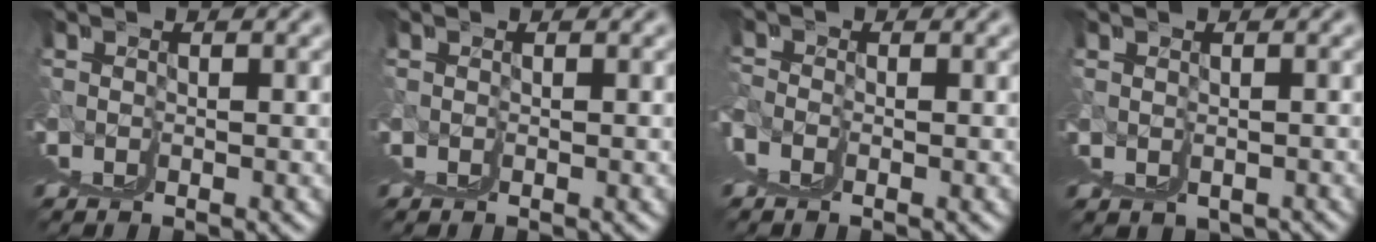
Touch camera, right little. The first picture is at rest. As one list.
[{"total": 0.9, "force": [0.2, -0.6, -0.6], "torque": [0.012, 0.002, 0.002]}, {"total": 2.5, "force": [2.5, 0.0, 0.5], "torque": [-0.003, 0.018, 0.035]}, {"total": 1.9, "force": [-0.9, 1.5, 0.6], "torque": [-0.008, -0.015, -0.010]}]